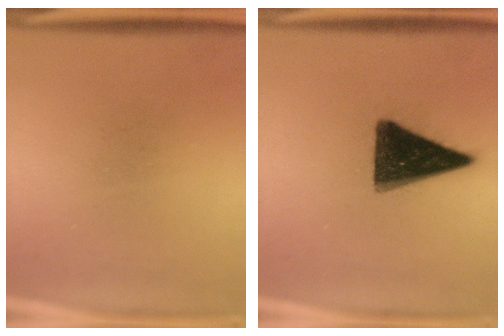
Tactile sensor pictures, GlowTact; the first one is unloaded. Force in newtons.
{"total": 15.0}